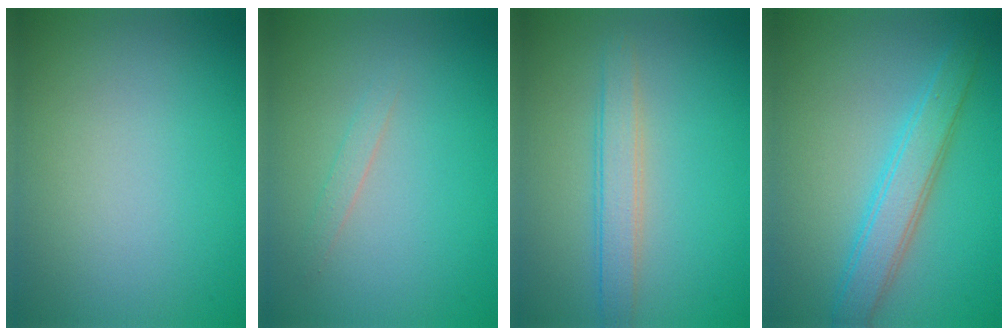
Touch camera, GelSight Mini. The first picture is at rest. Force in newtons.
{"total": 0.9, "press": 0.9, "slide": 0.0}
{"total": 2.6, "press": 2.6, "slide": 0.0}
{"total": 3.6, "press": 3.6, "slide": 0.2}